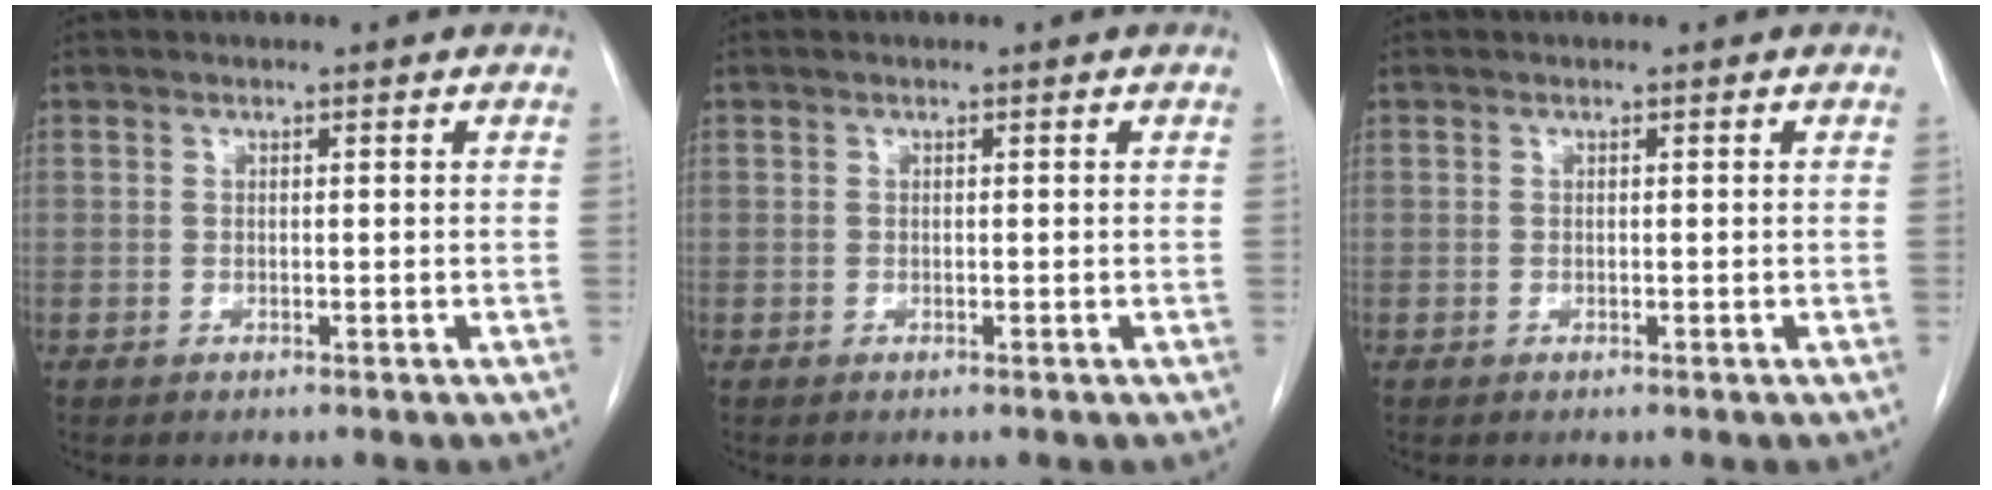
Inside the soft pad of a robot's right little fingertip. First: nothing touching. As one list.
[{"total": 0.0}, {"total": 0.0}]